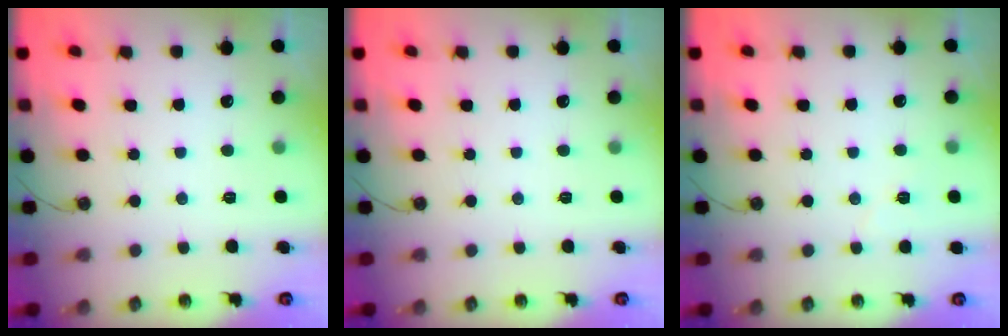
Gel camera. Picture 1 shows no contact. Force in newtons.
{"total": 0.0}
{"total": 4.6, "press": 4.5, "slide": 0.9}